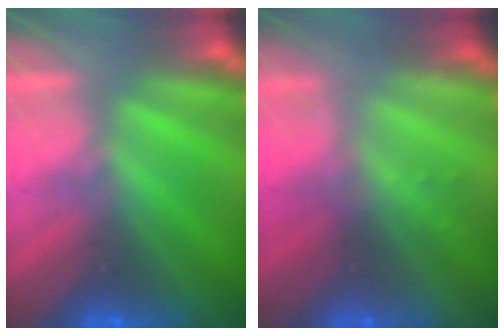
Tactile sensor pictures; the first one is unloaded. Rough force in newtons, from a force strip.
{"total": 2.3}